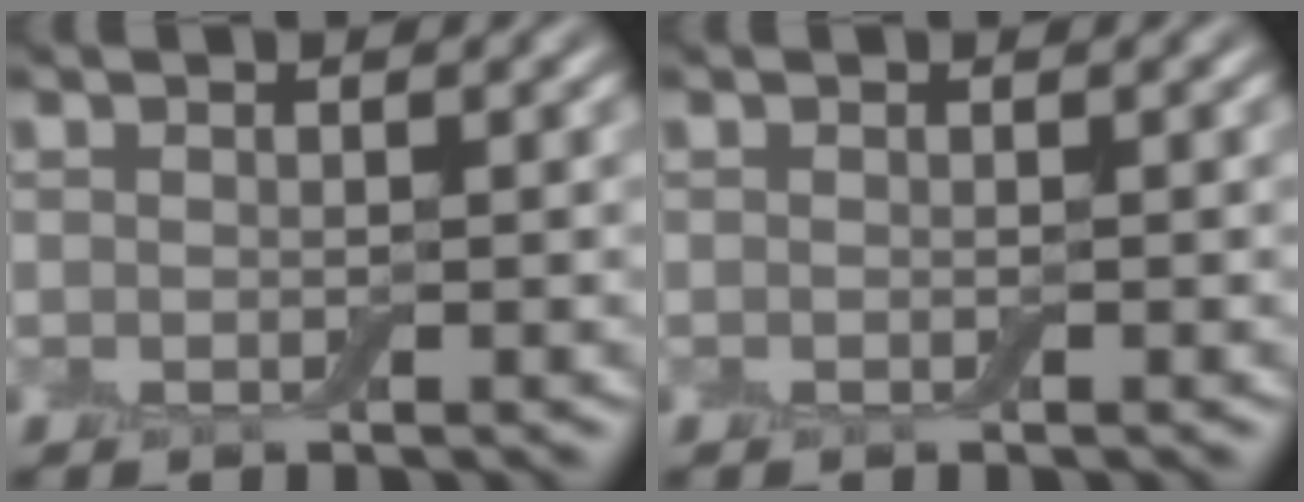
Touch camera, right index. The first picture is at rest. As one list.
[{"total": 0.0}]